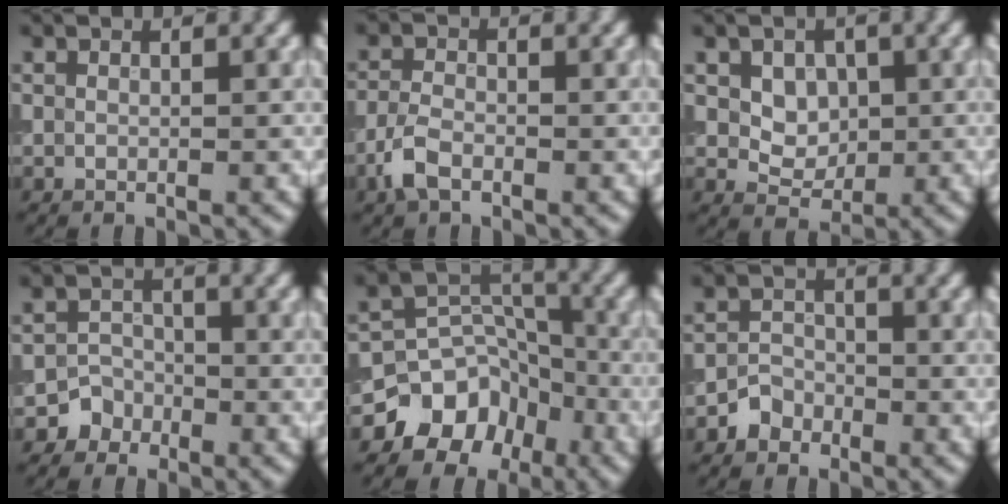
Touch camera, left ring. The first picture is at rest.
{"total": 2.6, "force": [-1.5, 1.2, 1.7], "torque": [-0.040, 0.003, -0.040]}
{"total": 2.7, "force": [0.6, 2.1, 1.6], "torque": [-0.024, -0.005, 0.013]}
{"total": 1.9, "force": [-1.1, 1.5, -0.1], "torque": [0.015, 0.011, -0.023]}
{"total": 6.4, "force": [-4.0, 4.8, 1.6], "torque": [-0.005, 0.007, -0.074]}
{"total": 1.8, "force": [-1.2, 1.3, 0.3], "torque": [0.002, 0.012, -0.024]}